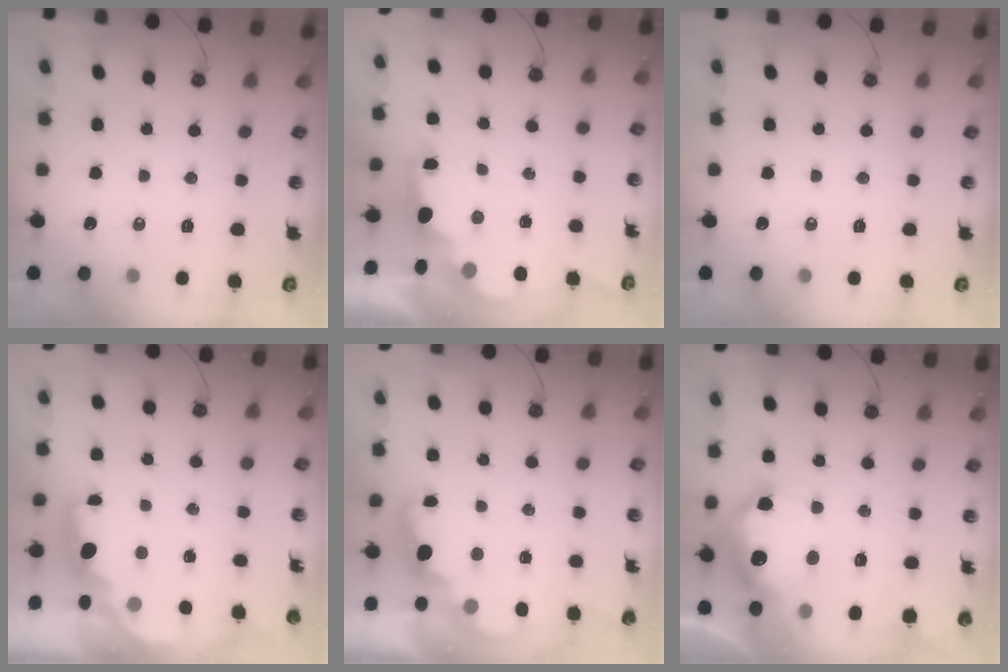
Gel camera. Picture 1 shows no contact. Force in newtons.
{"total": 2.2, "press": 2.1, "slide": 0.8}
{"total": 0.0}
{"total": 2.0, "press": 1.9, "slide": 0.7}
{"total": 2.4, "press": 2.4, "slide": 0.6}
{"total": 20.2, "press": 20.1, "slide": 1.5}